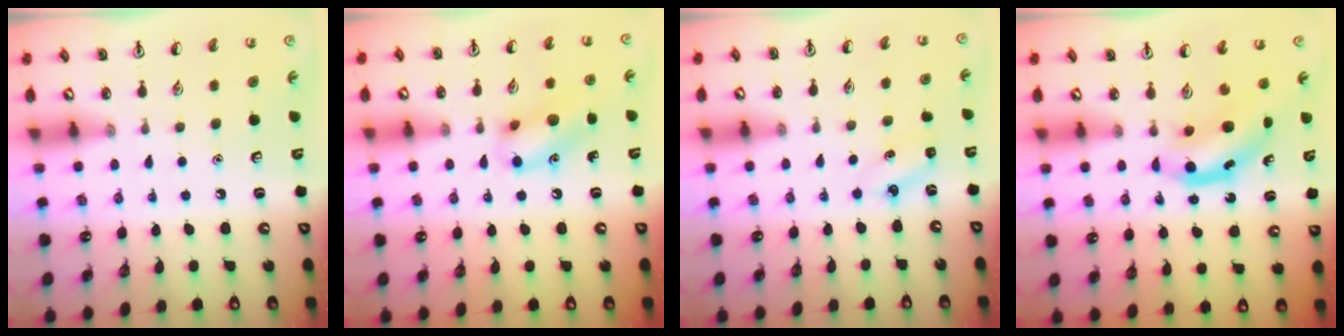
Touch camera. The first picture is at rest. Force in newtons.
{"total": 11.6, "press": 11.5, "slide": 1.6}
{"total": 3.8, "press": 3.6, "slide": 1.3}
{"total": 4.4, "press": 4.4, "slide": 0.5}